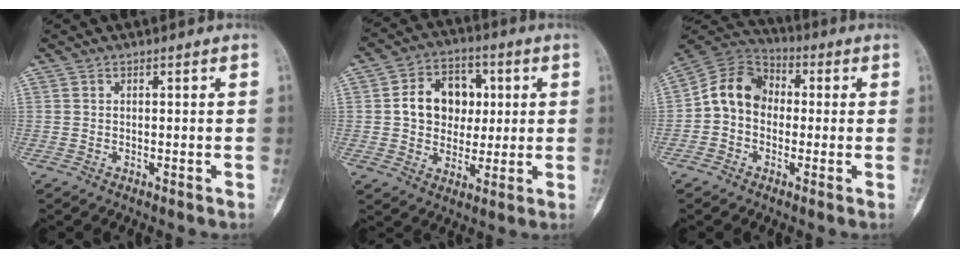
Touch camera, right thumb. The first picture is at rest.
{"total": 12.1, "force": [1.7, 9.5, 7.3], "torque": [-0.071, 0.010, 0.025]}
{"total": 10.6, "force": [-0.5, 8.6, 6.1], "torque": [-0.096, 0.037, -0.027]}